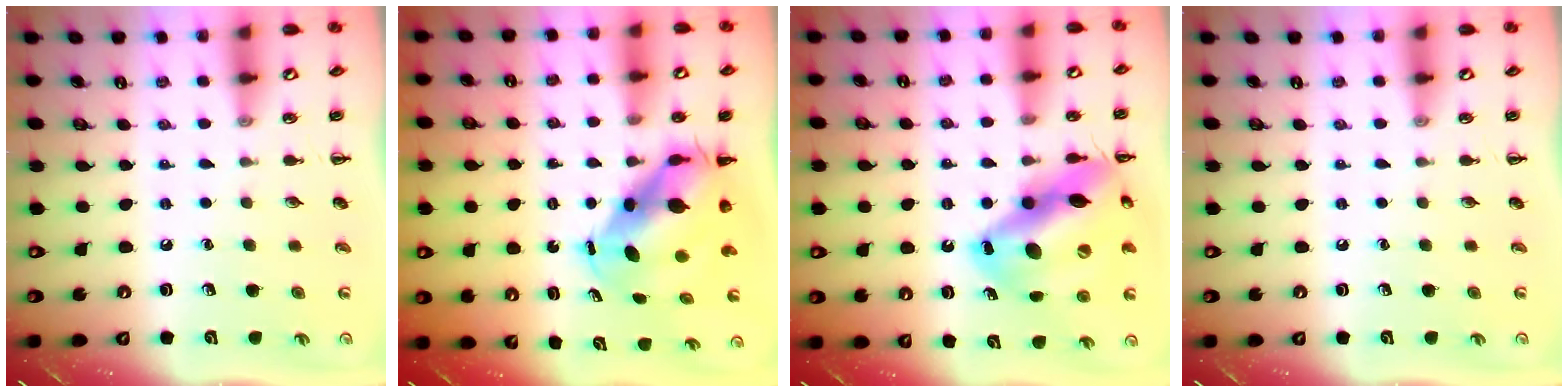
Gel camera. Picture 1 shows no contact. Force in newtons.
{"total": 8.2, "press": 8.0, "slide": 1.9}
{"total": 19.9, "press": 19.7, "slide": 3.3}
{"total": 0.0}